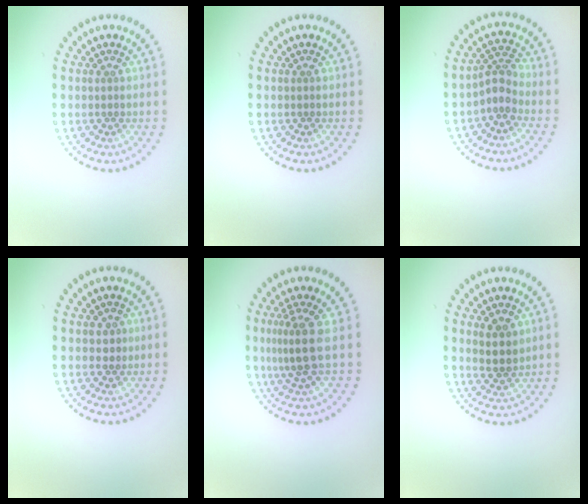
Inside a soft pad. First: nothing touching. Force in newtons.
{"total": 0.0}
{"total": 2.3, "press": 1.7, "slide": 1.6}
{"total": 1.0, "press": 0.8, "slide": 0.6}
{"total": 2.8, "press": 2.1, "slide": 2.0}
{"total": 2.5, "press": 2.2, "slide": 1.0}